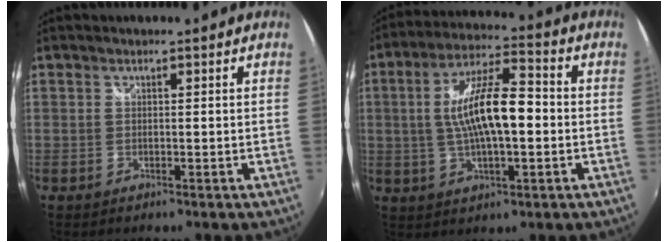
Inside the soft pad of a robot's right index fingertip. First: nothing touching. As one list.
[{"total": 13.3, "force": [-0.4, 4.1, 12.7], "torque": [-0.235, 0.012, -0.008]}]